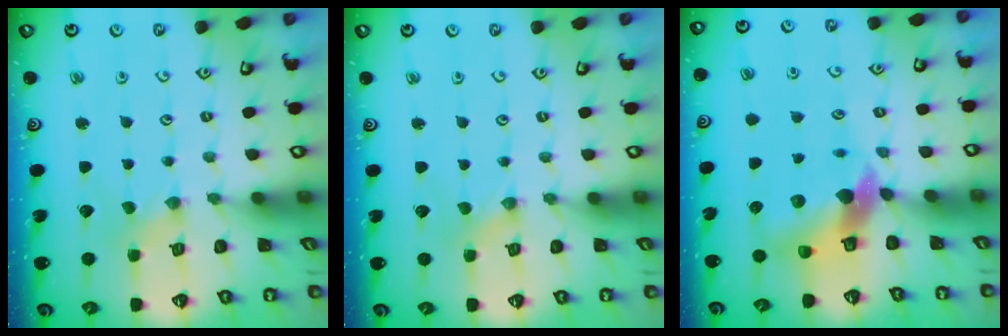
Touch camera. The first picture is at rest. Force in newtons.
{"total": 0.0}
{"total": 10.4, "press": 10.2, "slide": 1.6}